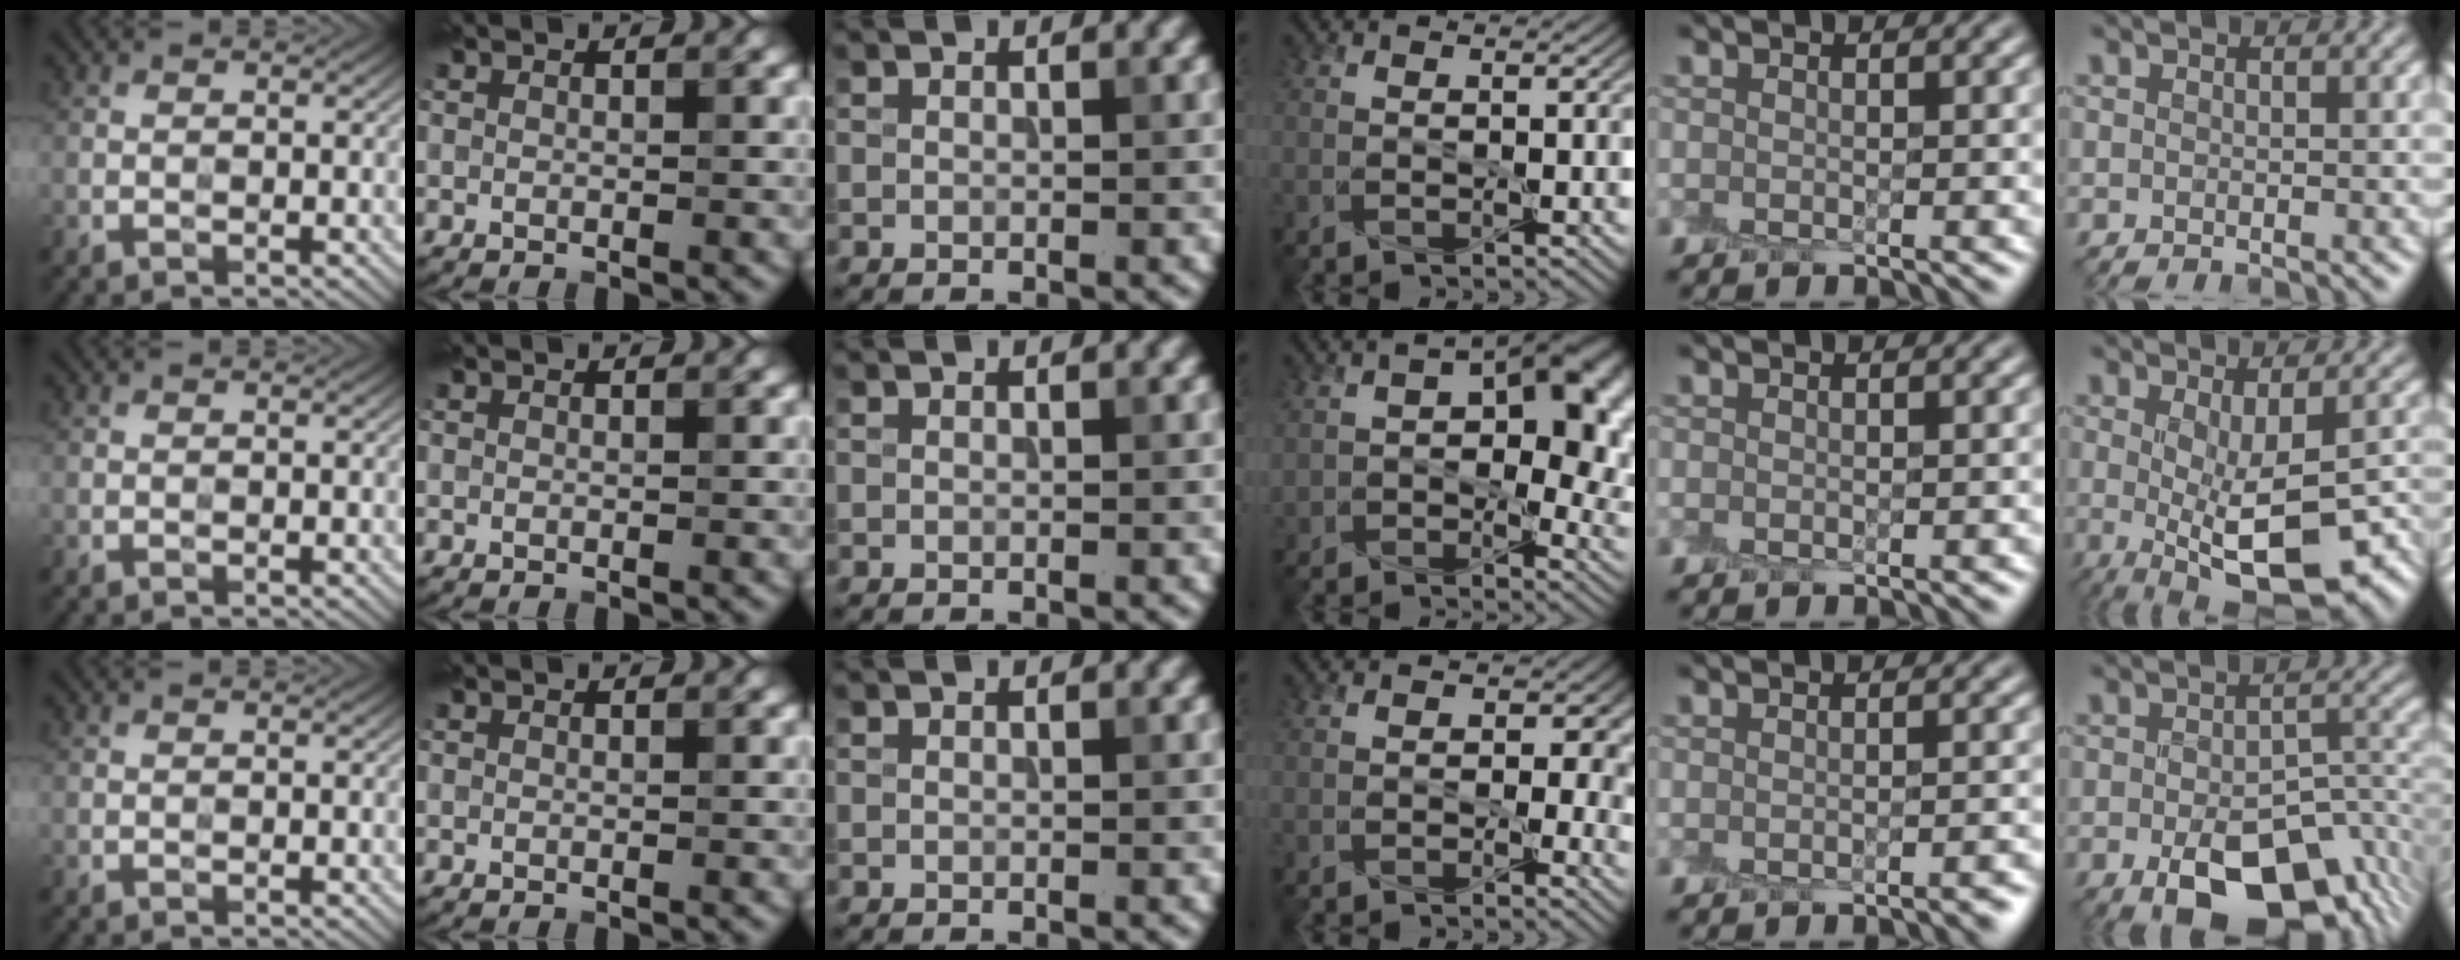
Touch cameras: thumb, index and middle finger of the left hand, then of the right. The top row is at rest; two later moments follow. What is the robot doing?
{"motion": "peel", "object": "cling film"}